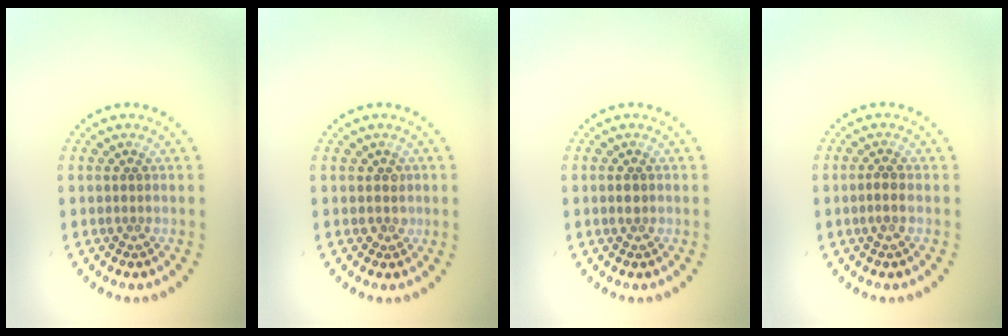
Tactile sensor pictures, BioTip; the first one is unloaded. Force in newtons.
{"total": 0.8, "press": 0.6, "slide": 0.6}
{"total": 0.9, "press": 0.9, "slide": 0.1}
{"total": 0.7, "press": 0.5, "slide": 0.4}